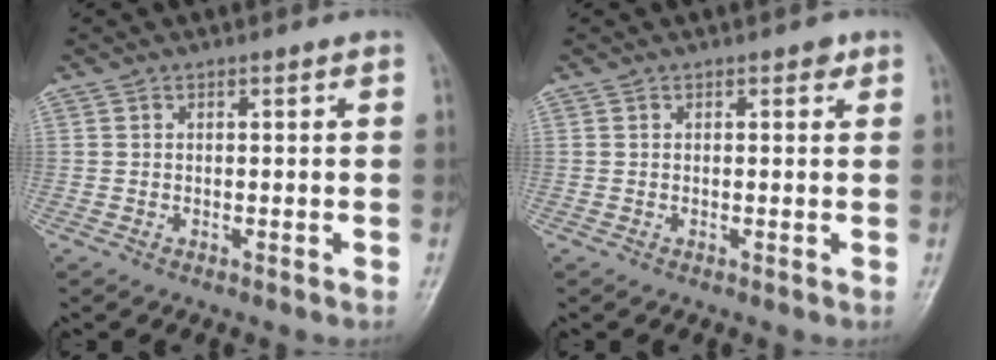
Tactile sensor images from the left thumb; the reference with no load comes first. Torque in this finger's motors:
{"motor_torque": [2.15, 2.10, -0.02, -0.22, 0.04]}